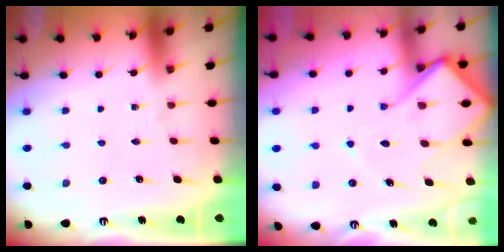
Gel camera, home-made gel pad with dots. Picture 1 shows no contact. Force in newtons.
{"total": 13.3, "press": 13.2, "slide": 1.4}